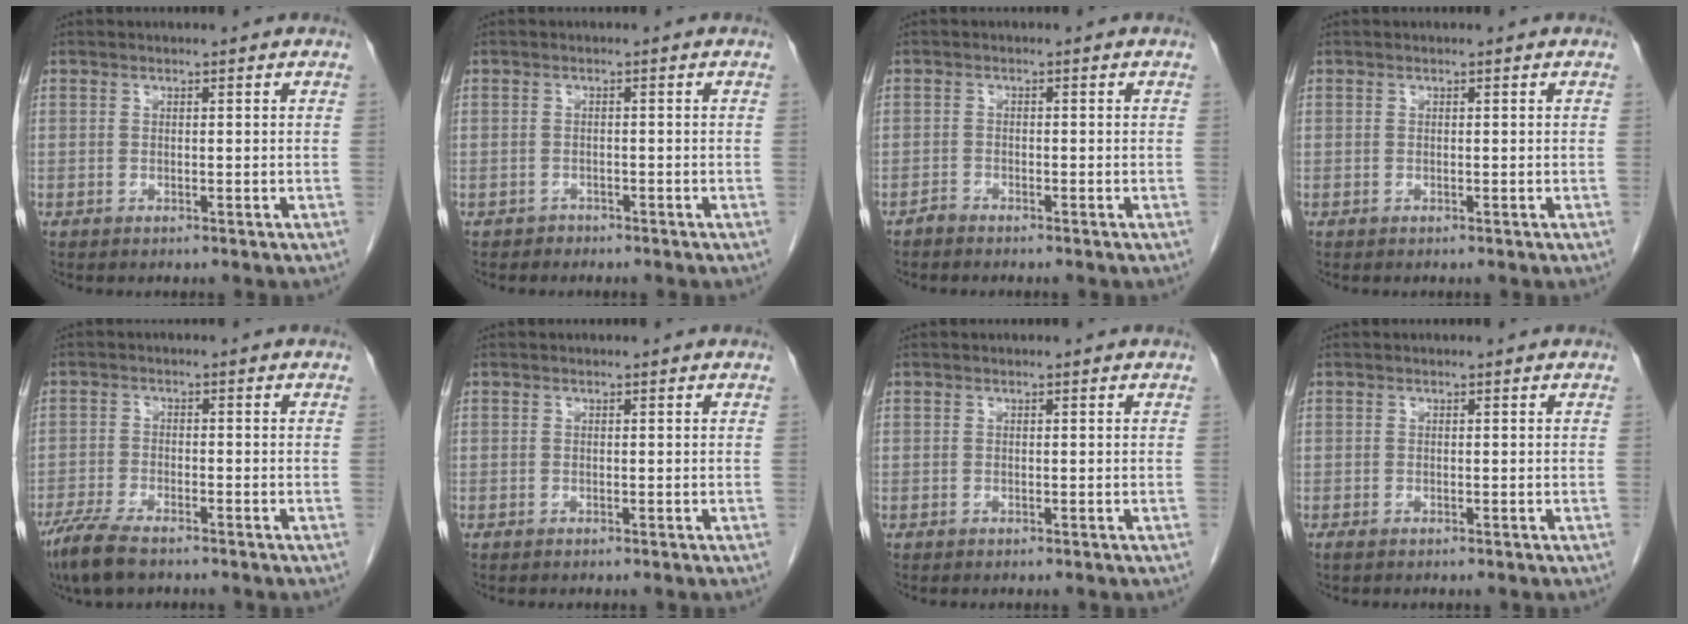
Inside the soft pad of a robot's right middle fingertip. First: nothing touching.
{"total": 1.0, "force": [-0.8, 0.6, -0.2], "torque": [-0.002, 0.003, -0.016]}
{"total": 0.9, "force": [-0.9, 0.1, 0.1], "torque": [-0.004, -0.001, -0.017]}
{"total": 0.0}
{"total": 7.9, "force": [-6.7, 0.5, 4.2], "torque": [-0.078, -0.022, -0.118]}
{"total": 0.0}
{"total": 0.0}
{"total": 0.6, "force": [-0.5, 0.1, 0.3], "torque": [-0.010, -0.002, -0.006]}